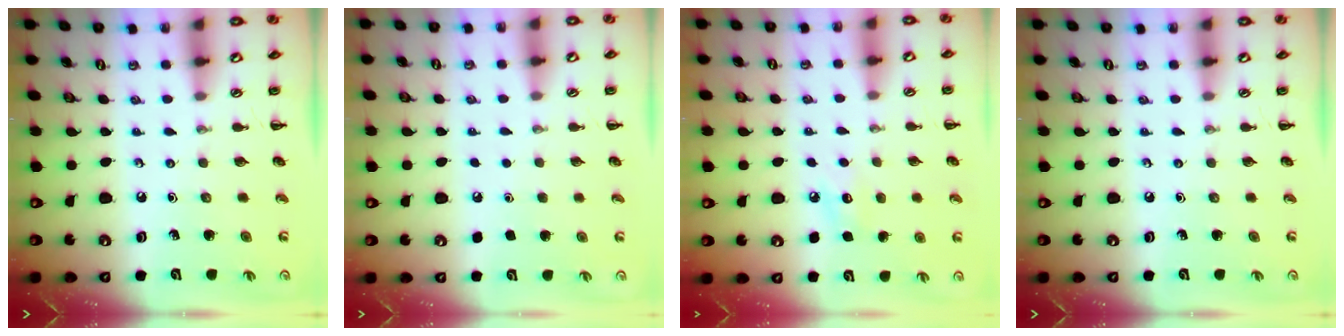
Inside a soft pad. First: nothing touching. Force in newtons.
{"total": 1.8, "press": 1.8, "slide": 0.1}
{"total": 6.9, "press": 6.7, "slide": 1.7}
{"total": 0.0}